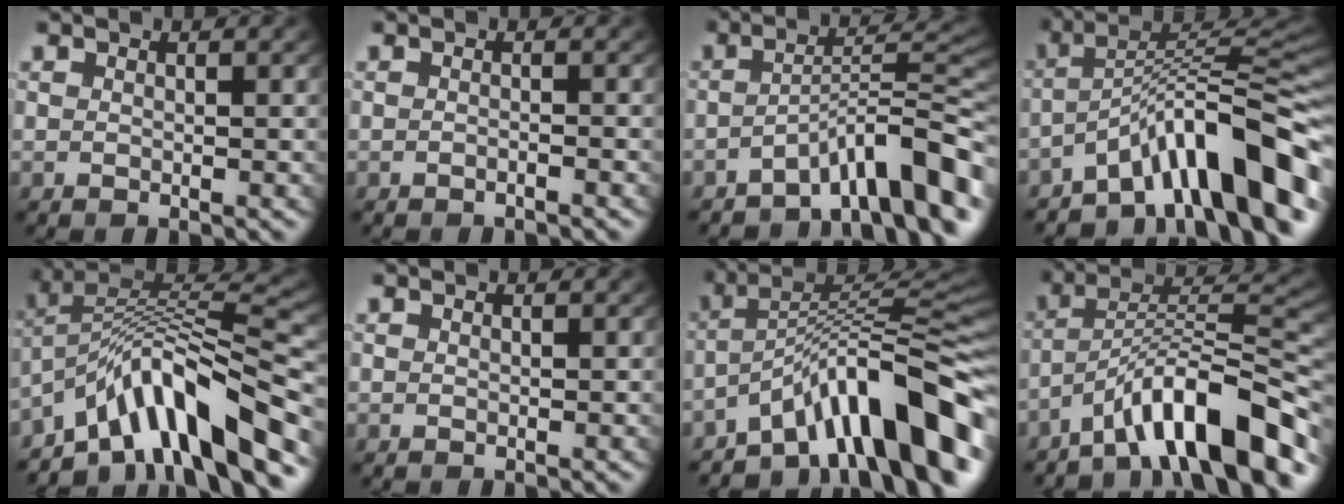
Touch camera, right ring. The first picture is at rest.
{"total": 0.8, "force": [-0.7, -0.3, 0.0], "torque": [-0.004, -0.001, -0.013]}
{"total": 8.1, "force": [-4.8, 2.4, 6.1], "torque": [-0.084, 0.000, -0.071]}
{"total": 11.0, "force": [-4.3, 4.9, 8.9], "torque": [-0.135, -0.009, -0.062]}
{"total": 10.8, "force": [-4.1, 5.6, 8.2], "torque": [-0.128, -0.003, -0.059]}
{"total": 0.0}
{"total": 12.1, "force": [-4.6, 5.7, 9.7], "torque": [-0.147, -0.011, -0.066]}
{"total": 9.2, "force": [-4.4, 3.3, 7.4], "torque": [-0.125, -0.003, -0.063]}